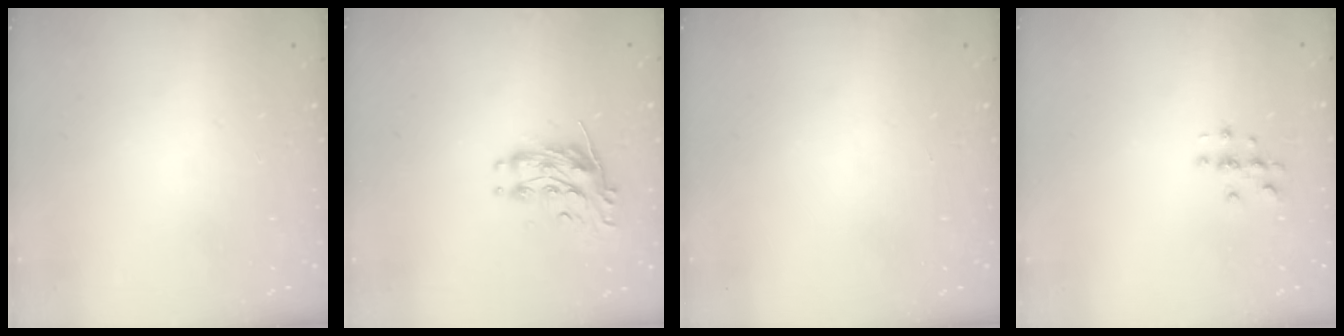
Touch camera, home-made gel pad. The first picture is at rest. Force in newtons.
{"total": 10.4, "press": 10.4, "slide": 0.5}
{"total": 0.0}
{"total": 2.7, "press": 2.7, "slide": 0.3}